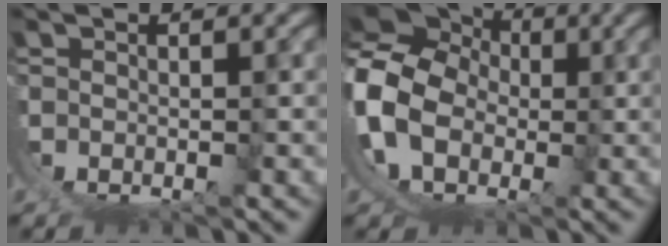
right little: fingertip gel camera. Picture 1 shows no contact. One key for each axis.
{"total": 16.9, "fx": 1.9, "fy": 15.0, "fz": 7.5, "tx": -0.228, "ty": -0.050, "tz": 0.029}